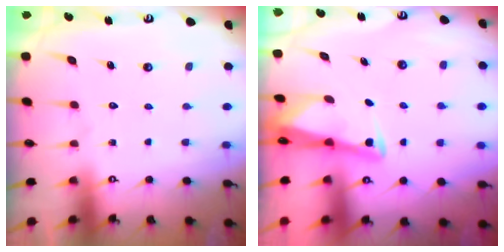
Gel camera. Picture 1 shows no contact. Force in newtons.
{"total": 2.9, "press": 2.9, "slide": 0.1}